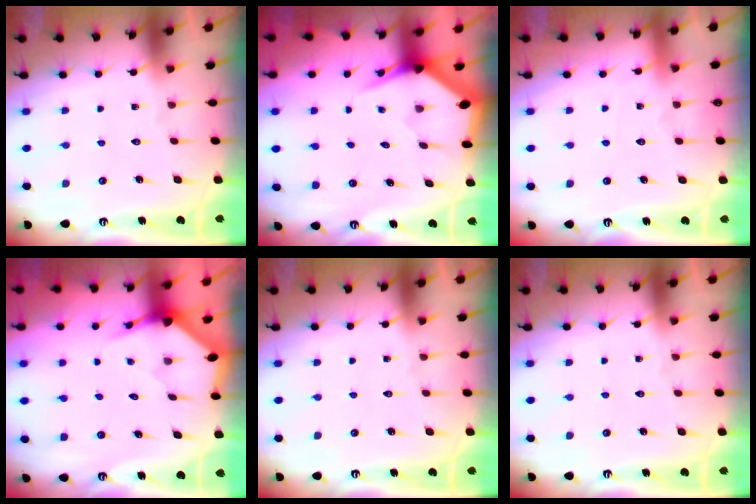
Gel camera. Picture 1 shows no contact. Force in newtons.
{"total": 3.8, "press": 3.8, "slide": 0.1}
{"total": 1.8, "press": 1.8, "slide": 0.3}
{"total": 3.3, "press": 3.3, "slide": 0.2}
{"total": 0.0}
{"total": 0.0}